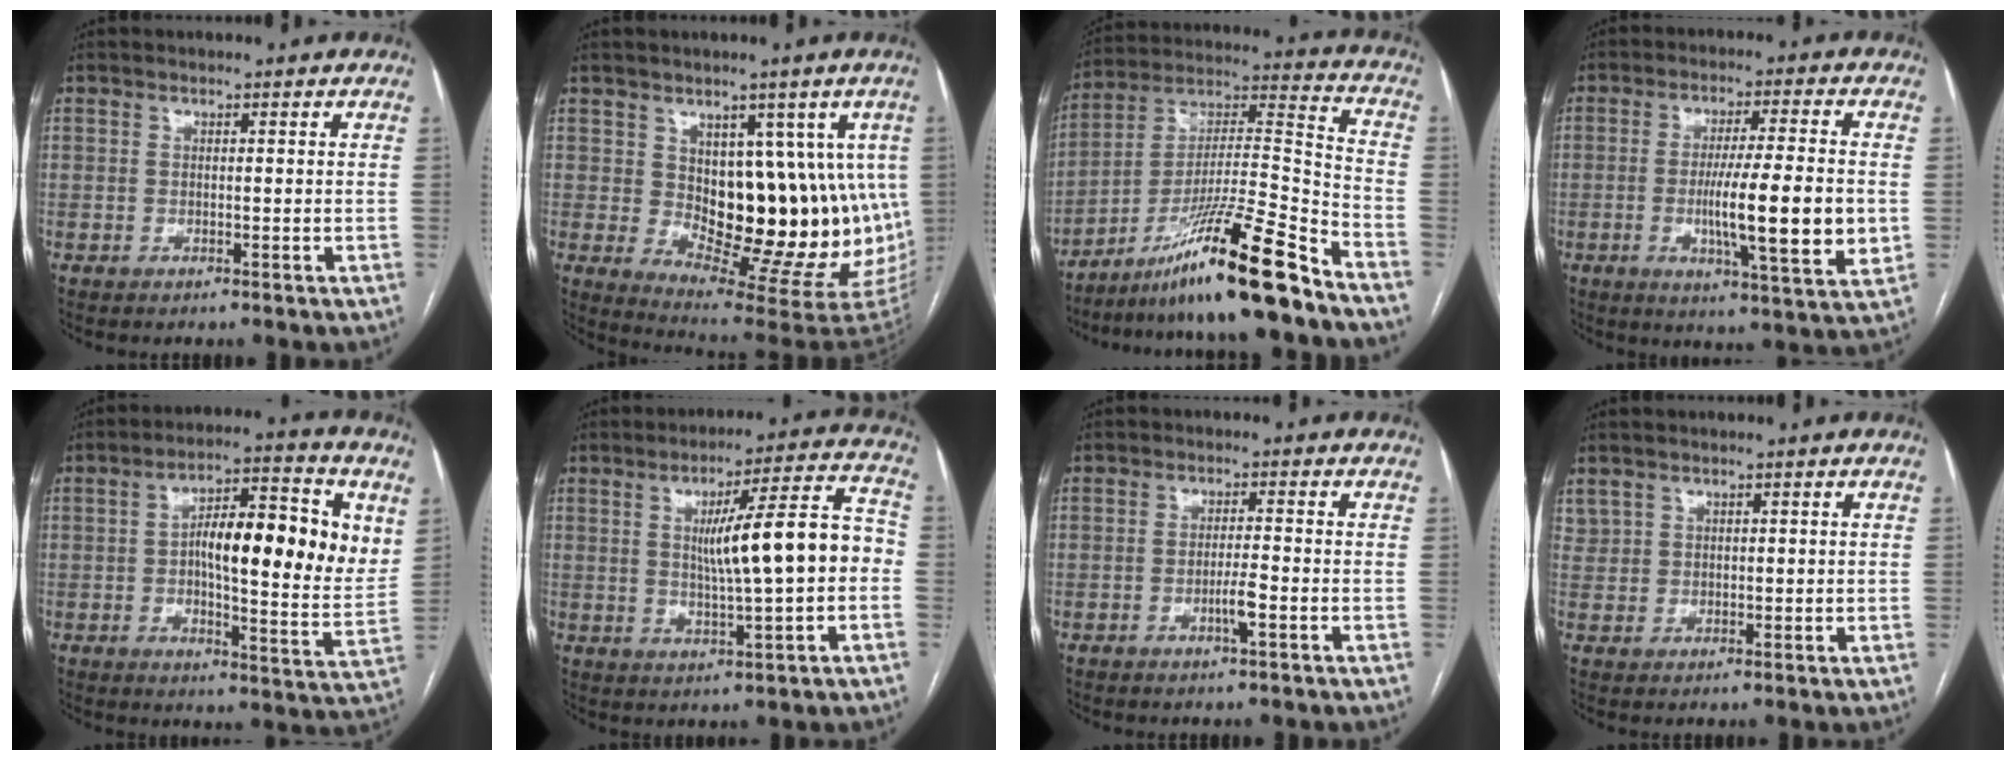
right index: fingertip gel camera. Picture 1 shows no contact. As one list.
[{"total": 15.4, "force": [2.3, 7.8, 13.1], "torque": [-0.155, -0.001, 0.048]}, {"total": 18.8, "force": [-13.8, -1.4, 12.7], "torque": [-0.236, -0.008, -0.240]}, {"total": 13.5, "force": [-1.6, 1.0, 13.4], "torque": [-0.213, -0.016, -0.029]}, {"total": 17.6, "force": [3.8, 4.7, 16.6], "torque": [-0.243, 0.020, 0.053]}, {"total": 12.7, "force": [0.0, 1.3, 12.6], "torque": [-0.187, 0.026, 0.004]}, {"total": 2.7, "force": [-1.1, 0.0, 2.4], "torque": [-0.046, -0.002, -0.021]}, {"total": 2.4, "force": [1.8, 1.5, 0.3], "torque": [-0.001, 0.005, 0.038]}]